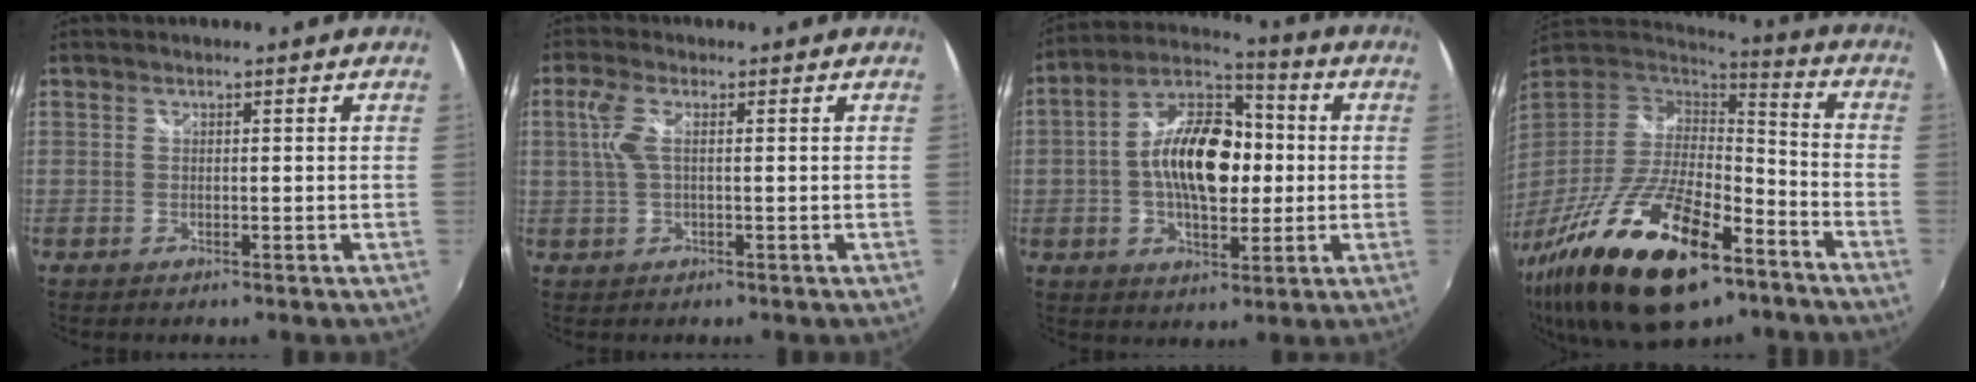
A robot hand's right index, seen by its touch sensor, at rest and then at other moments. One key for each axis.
{"total": 3.9, "fx": 0.6, "fy": 1.0, "fz": 3.8, "tx": -0.081, "ty": 0.003, "tz": 0.016}
{"total": 15.8, "fx": -0.5, "fy": 8.5, "fz": 13.2, "tx": -0.238, "ty": 0.024, "tz": -0.015}
{"total": 29.6, "fx": -16.9, "fy": 11.9, "fz": 21.2, "tx": -0.413, "ty": -0.050, "tz": -0.274}